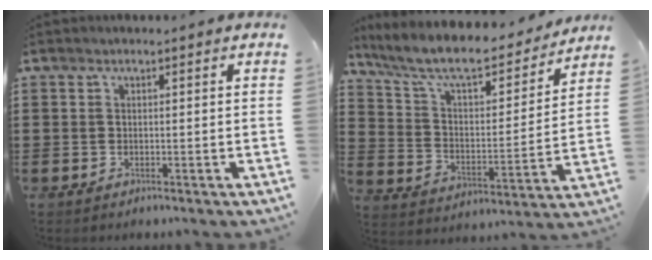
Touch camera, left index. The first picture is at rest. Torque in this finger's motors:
{"motor_torque": [1.66, -0.48, 0.36, 0.21]}